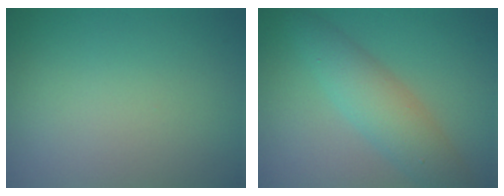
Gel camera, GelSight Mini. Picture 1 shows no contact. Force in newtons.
{"total": 4.6, "press": 4.6, "slide": 0.0}